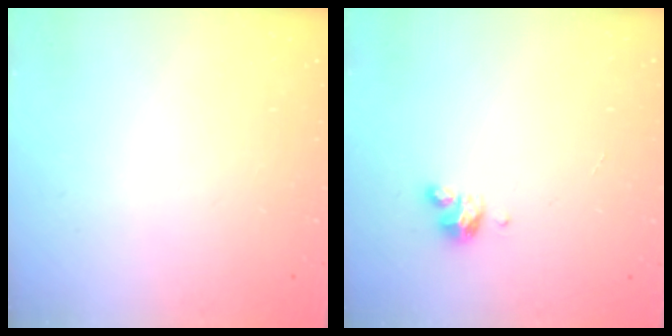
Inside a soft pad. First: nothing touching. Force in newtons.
{"total": 4.1, "press": 4.1, "slide": 0.3}